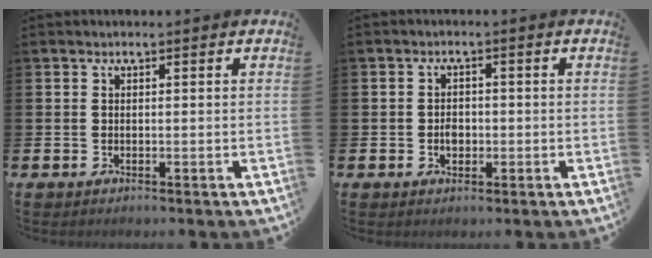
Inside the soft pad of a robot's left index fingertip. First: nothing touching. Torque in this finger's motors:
{"motor_torque": [0.00, 0.07, 0.03, 0.00]}